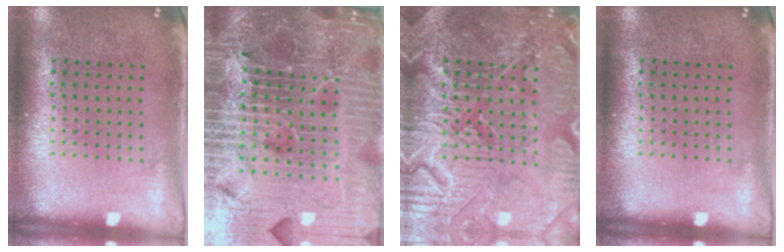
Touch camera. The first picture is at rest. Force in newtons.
{"total": 7.1, "press": 6.2, "slide": 3.6}
{"total": 5.2, "press": 5.1, "slide": 0.6}
{"total": 0.0}